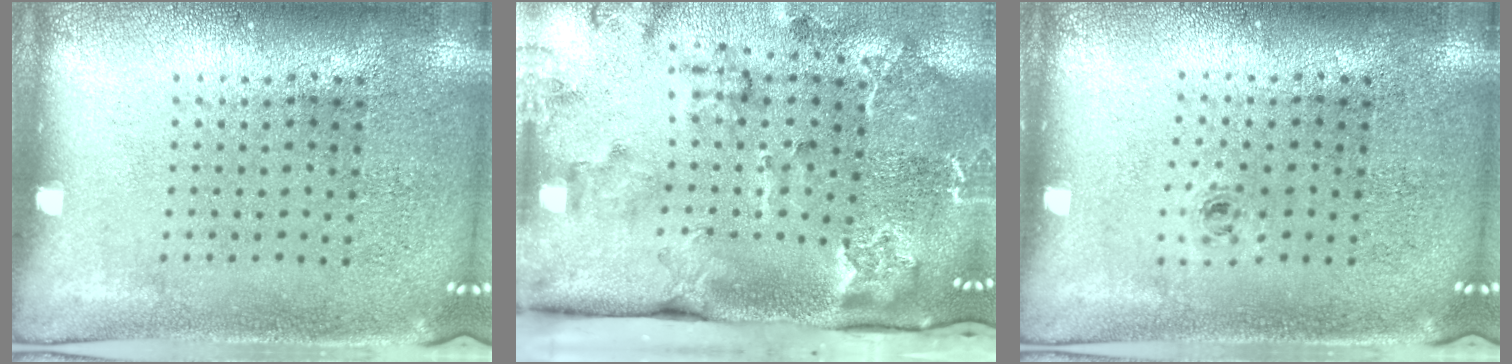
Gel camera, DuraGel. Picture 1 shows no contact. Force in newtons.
{"total": 2.6, "press": 2.4, "slide": 1.1}
{"total": 0.5, "press": 0.3, "slide": 0.4}